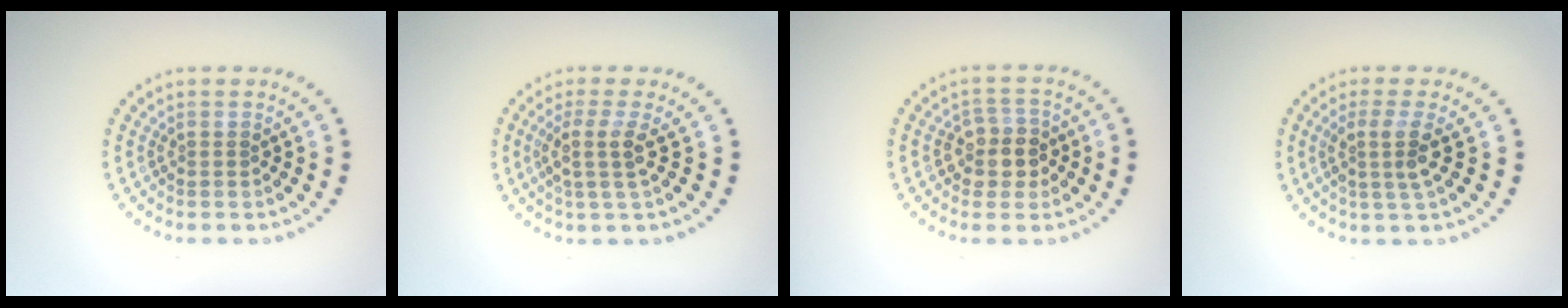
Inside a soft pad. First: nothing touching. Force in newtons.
{"total": 2.5, "press": 1.9, "slide": 1.6}
{"total": 2.9, "press": 2.6, "slide": 1.2}
{"total": 2.5, "press": 1.9, "slide": 1.6}